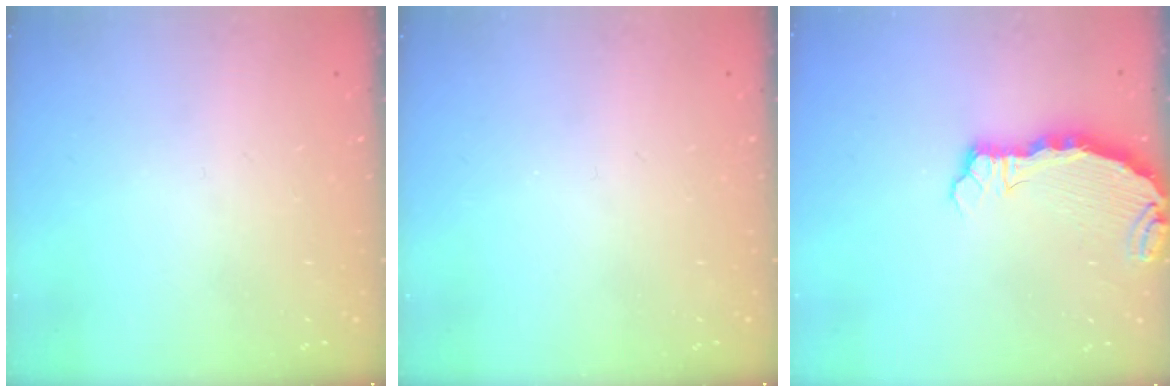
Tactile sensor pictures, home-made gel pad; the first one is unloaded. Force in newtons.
{"total": 0.0}
{"total": 4.8, "press": 4.8, "slide": 0.3}